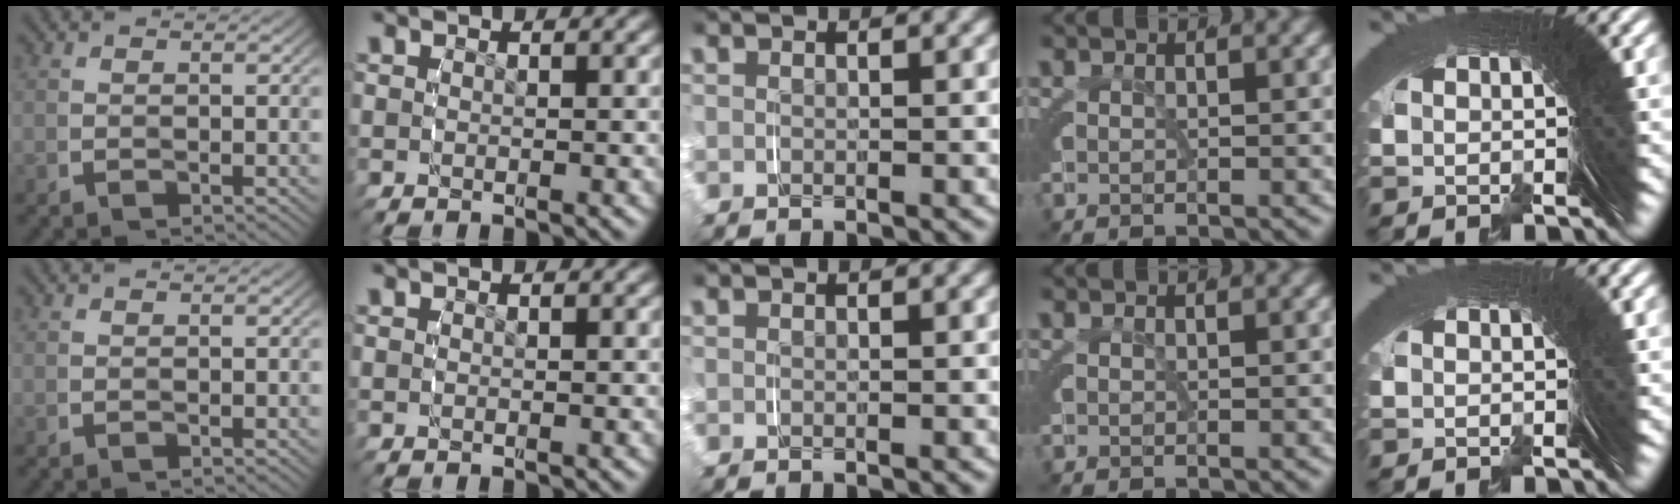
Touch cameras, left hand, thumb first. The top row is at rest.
{"little": {"total": 1.0, "force": [0.2, -0.4, -0.9], "torque": [0.016, 0.005, 0.003]}}